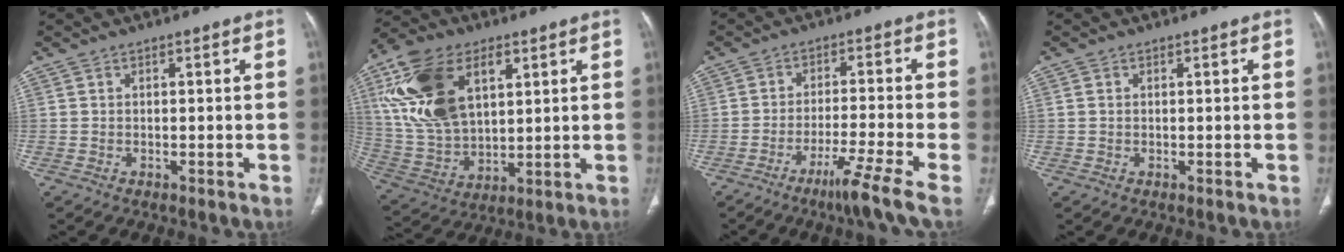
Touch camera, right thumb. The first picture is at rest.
{"total": 21.0, "force": [7.6, 12.5, 15.2], "torque": [-0.281, -0.016, 0.148]}
{"total": 9.0, "force": [-5.2, -0.7, 7.3], "torque": [-0.138, 0.010, -0.089]}
{"total": 0.8, "force": [0.2, 0.6, 0.4], "torque": [-0.009, 0.002, 0.004]}